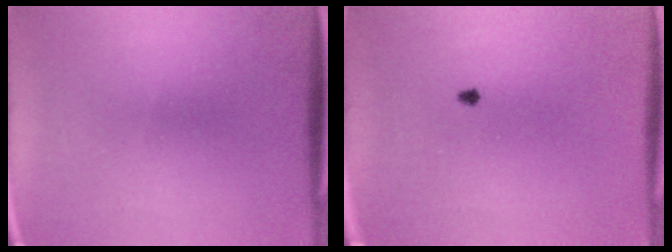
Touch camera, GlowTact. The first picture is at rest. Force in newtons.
{"total": 0.7}